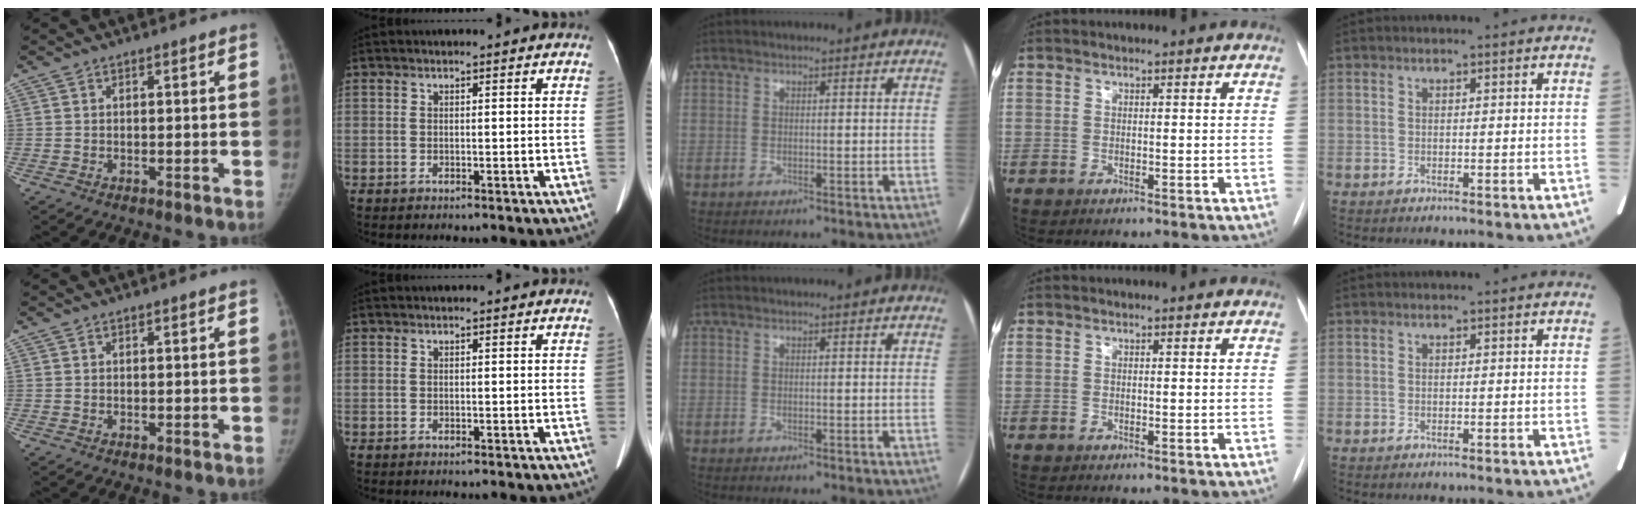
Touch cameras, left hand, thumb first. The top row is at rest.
{}